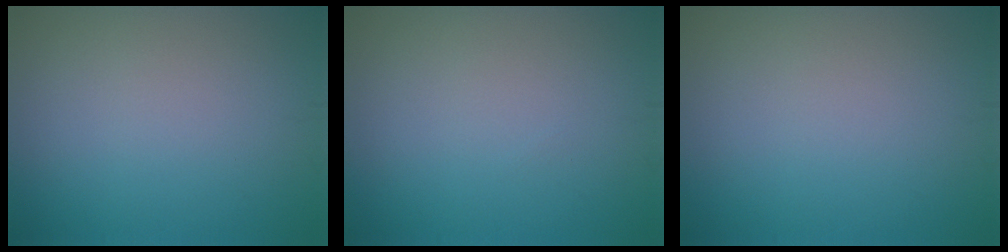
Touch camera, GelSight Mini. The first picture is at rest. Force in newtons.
{"total": 0.0}
{"total": 0.0}